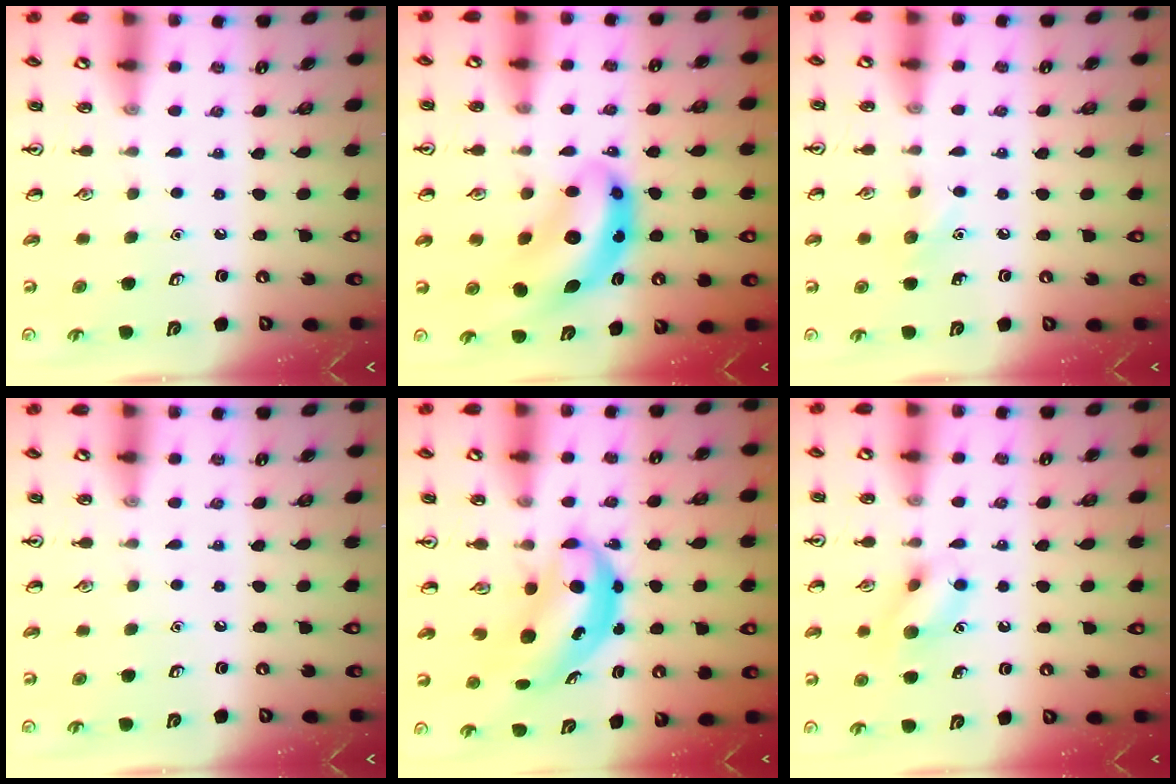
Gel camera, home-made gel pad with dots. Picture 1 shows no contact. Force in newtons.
{"total": 10.0, "press": 9.5, "slide": 2.9}
{"total": 5.6, "press": 5.3, "slide": 1.8}
{"total": 0.0}
{"total": 5.2, "press": 5.1, "slide": 1.3}
{"total": 9.3, "press": 9.3, "slide": 0.5}